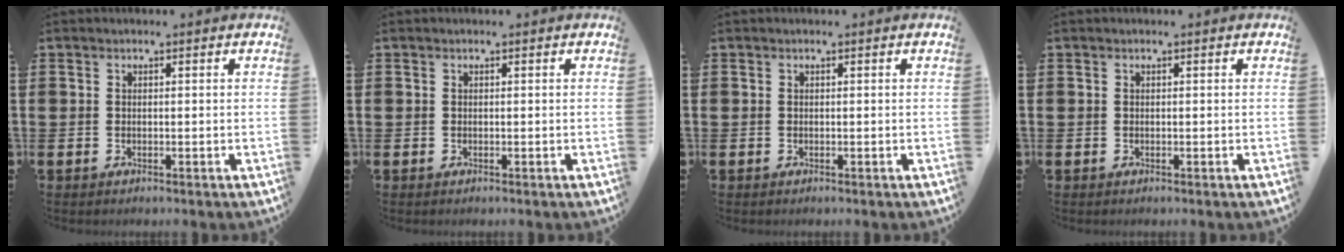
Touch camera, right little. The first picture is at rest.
{"total": 0.0}
{"total": 0.0}
{"total": 0.0}